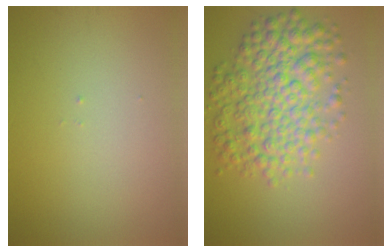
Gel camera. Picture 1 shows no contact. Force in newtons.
{"total": 7.2, "press": 7.2, "slide": 0.1}